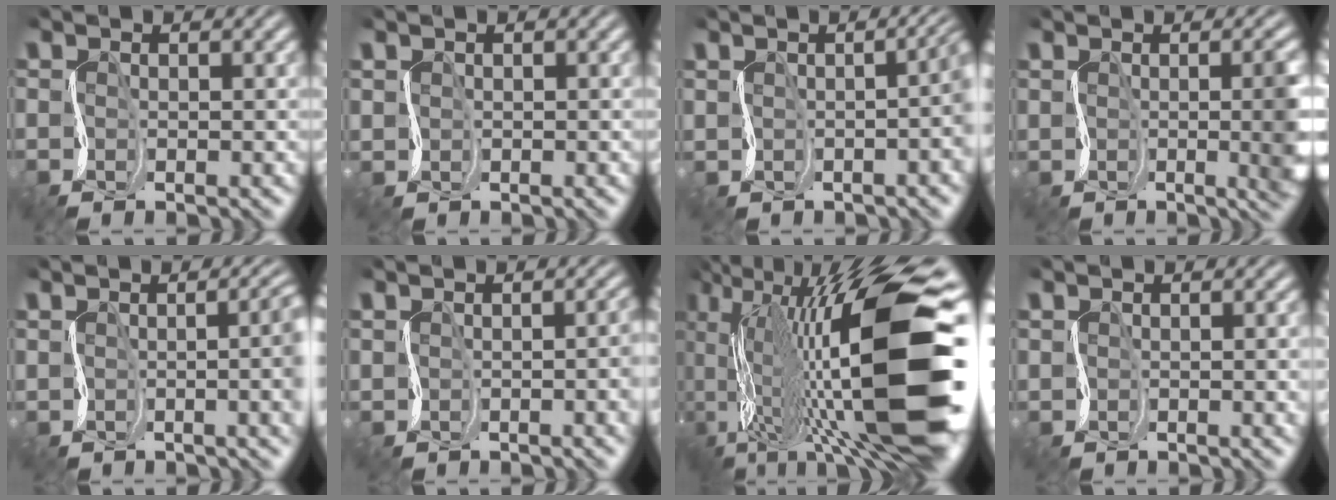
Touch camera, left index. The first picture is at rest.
{"total": 1.5, "force": [0.6, 0.2, -1.3], "torque": [0.018, 0.003, 0.018]}
{"total": 3.3, "force": [0.0, 1.1, 3.1], "torque": [-0.015, -0.004, 0.005]}
{"total": 3.3, "force": [0.6, 0.8, 3.2], "torque": [-0.030, -0.008, 0.021]}
{"total": 3.9, "force": [0.6, 1.2, 3.6], "torque": [-0.027, 0.001, 0.016]}
{"total": 1.2, "force": [-0.1, 0.3, 1.1], "torque": [-0.010, 0.000, 0.009]}
{"total": 17.4, "force": [0.9, 5.8, 16.4], "torque": [-0.298, 0.034, -0.001]}
{"total": 1.3, "force": [0.6, 0.7, 0.9], "torque": [-0.005, -0.001, 0.010]}